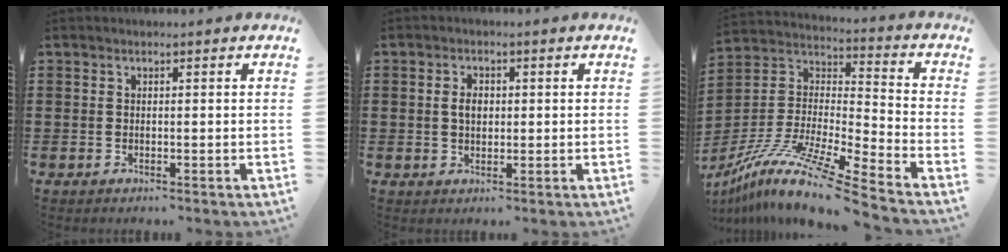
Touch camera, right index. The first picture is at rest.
{"total": 2.7, "force": [0.2, 1.7, 2.0], "torque": [-0.034, 0.005, 0.001]}
{"total": 12.6, "force": [-10.5, -0.4, 7.0], "torque": [-0.143, -0.003, -0.210]}